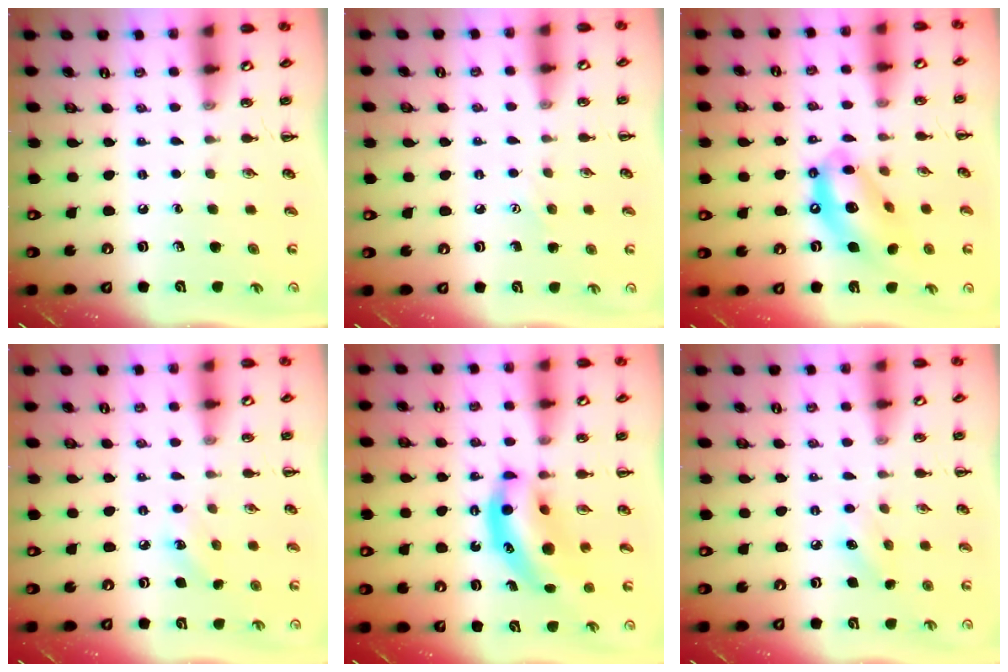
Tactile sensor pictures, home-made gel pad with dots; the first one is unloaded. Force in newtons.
{"total": 3.9, "press": 3.8, "slide": 1.0}
{"total": 14.8, "press": 14.2, "slide": 4.0}
{"total": 5.1, "press": 4.9, "slide": 1.4}
{"total": 11.5, "press": 11.2, "slide": 2.6}
{"total": 5.0, "press": 4.8, "slide": 1.3}